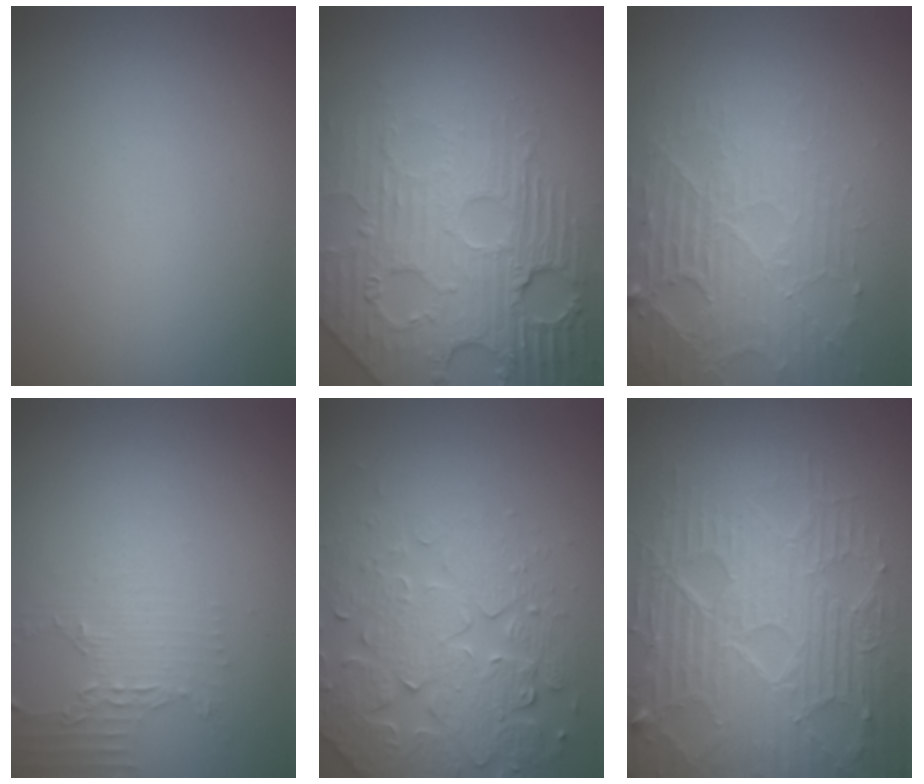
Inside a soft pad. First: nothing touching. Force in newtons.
{"total": 8.2, "press": 5.9, "slide": 5.7}
{"total": 4.0, "press": 3.6, "slide": 1.7}
{"total": 2.2, "press": 1.6, "slide": 1.5}
{"total": 5.5, "press": 5.0, "slide": 2.1}
{"total": 9.0, "press": 6.5, "slide": 6.3}